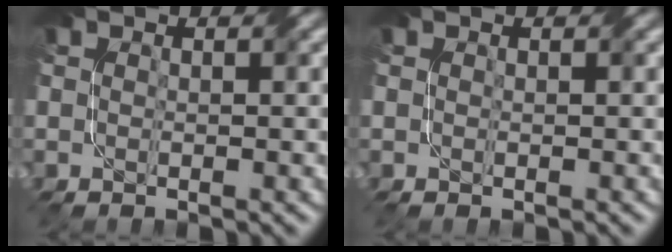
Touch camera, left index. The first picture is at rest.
{"total": 0.0}